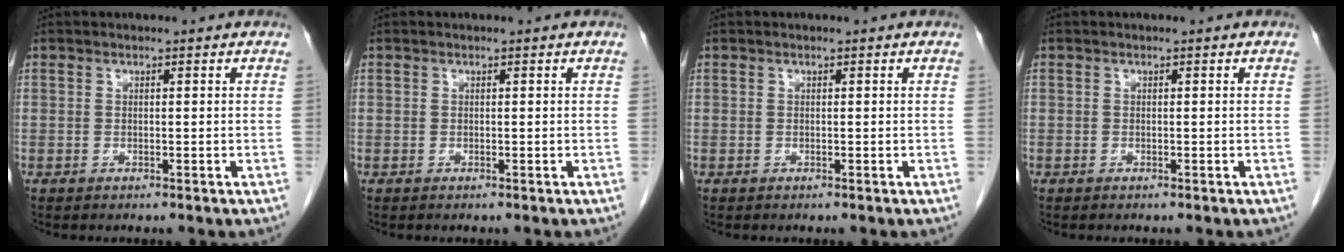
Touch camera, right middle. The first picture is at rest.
{"total": 0.0}
{"total": 0.0}
{"total": 0.0}